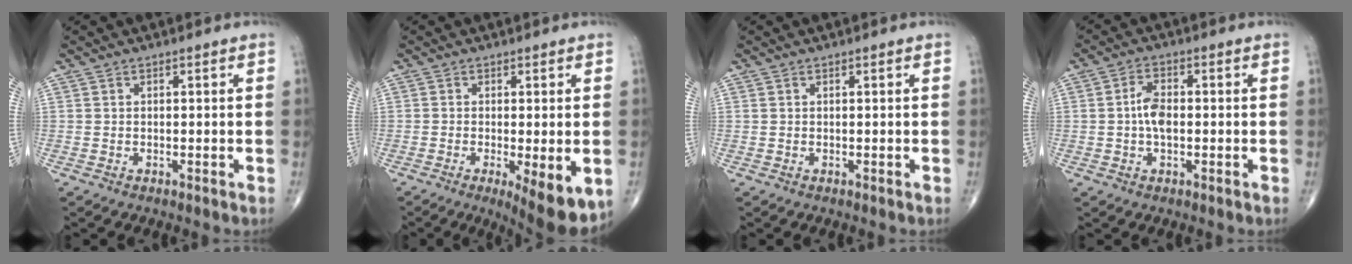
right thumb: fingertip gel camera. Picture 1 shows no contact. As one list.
[{"total": 9.2, "force": [-3.0, 2.5, 8.4], "torque": [-0.115, -0.022, -0.041]}, {"total": 0.0}, {"total": 4.8, "force": [-0.2, 2.6, 4.0], "torque": [-0.076, 0.011, -0.010]}]